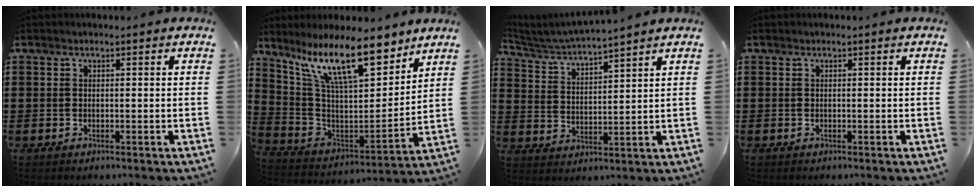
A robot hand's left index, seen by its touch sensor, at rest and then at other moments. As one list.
[{"total": 14.6, "force": [10.4, 3.7, 9.7], "torque": [-0.207, -0.043, 0.182]}, {"total": 3.8, "force": [3.7, -0.6, 0.8], "torque": [-0.035, -0.028, 0.059]}, {"total": 0.0}]